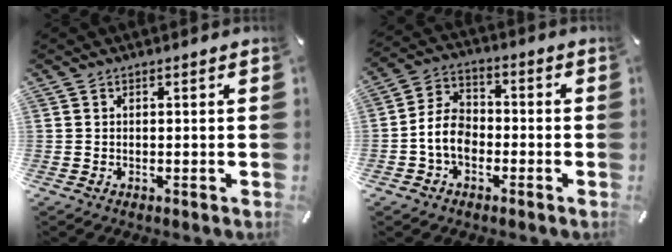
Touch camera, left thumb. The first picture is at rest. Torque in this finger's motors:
{"motor_torque": [-0.38, 0.88, 0.35, -0.27, 0.20]}